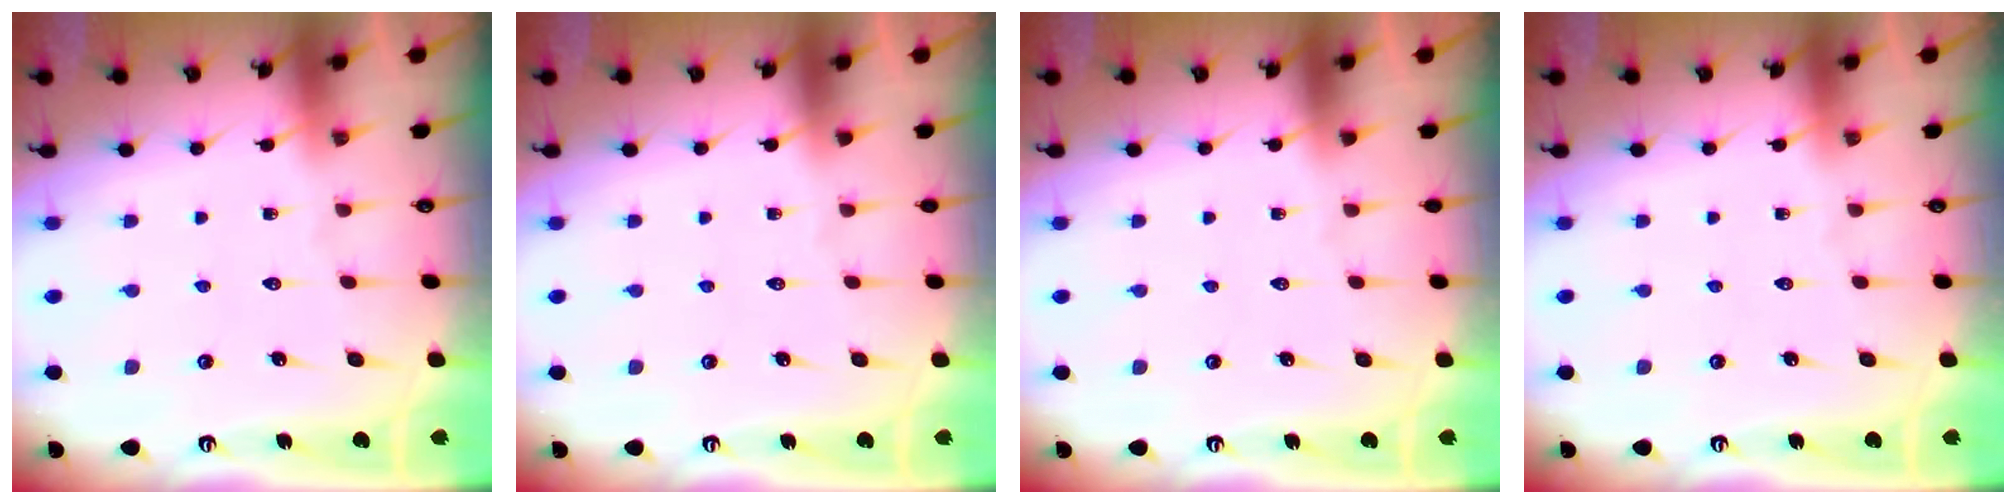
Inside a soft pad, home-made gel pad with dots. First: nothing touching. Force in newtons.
{"total": 0.0}
{"total": 0.0}
{"total": 0.0}